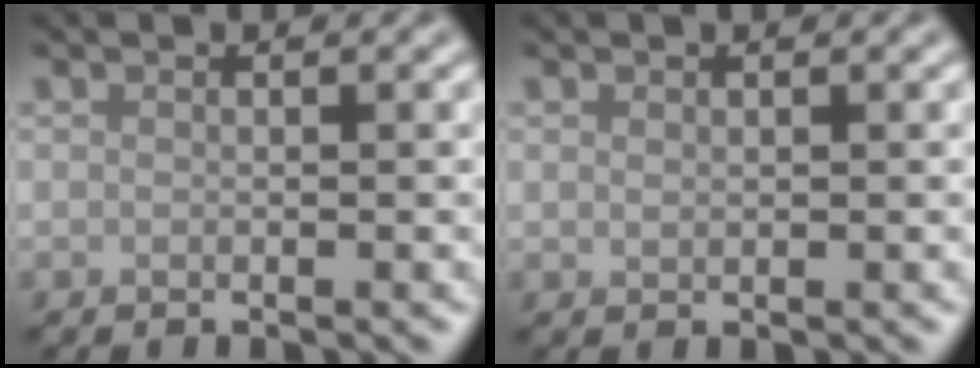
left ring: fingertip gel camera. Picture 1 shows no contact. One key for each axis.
{"total": 0.5, "fx": 0.1, "fy": 0.4, "fz": 0.3, "tx": -0.003, "ty": -0.001, "tz": 0.003}